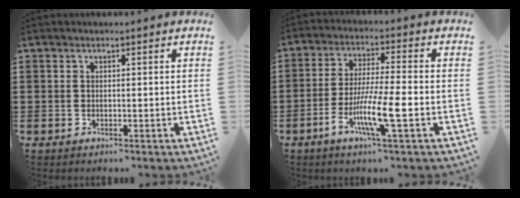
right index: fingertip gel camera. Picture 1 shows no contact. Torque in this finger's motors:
{"motor_torque": [1.56, -0.58, 0.61, 0.21]}